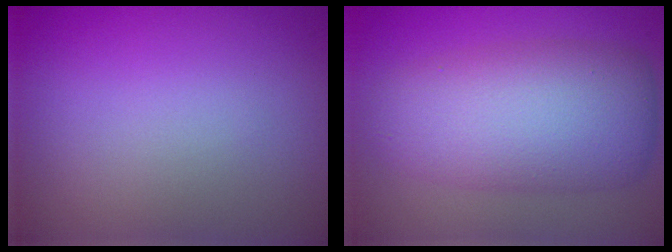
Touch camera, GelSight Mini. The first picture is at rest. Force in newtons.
{"total": 8.0, "press": 8.0, "slide": 0.4}